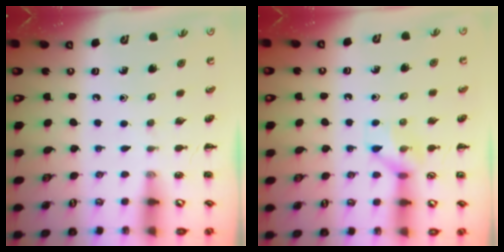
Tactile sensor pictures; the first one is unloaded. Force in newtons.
{"total": 8.3, "press": 8.3, "slide": 0.4}